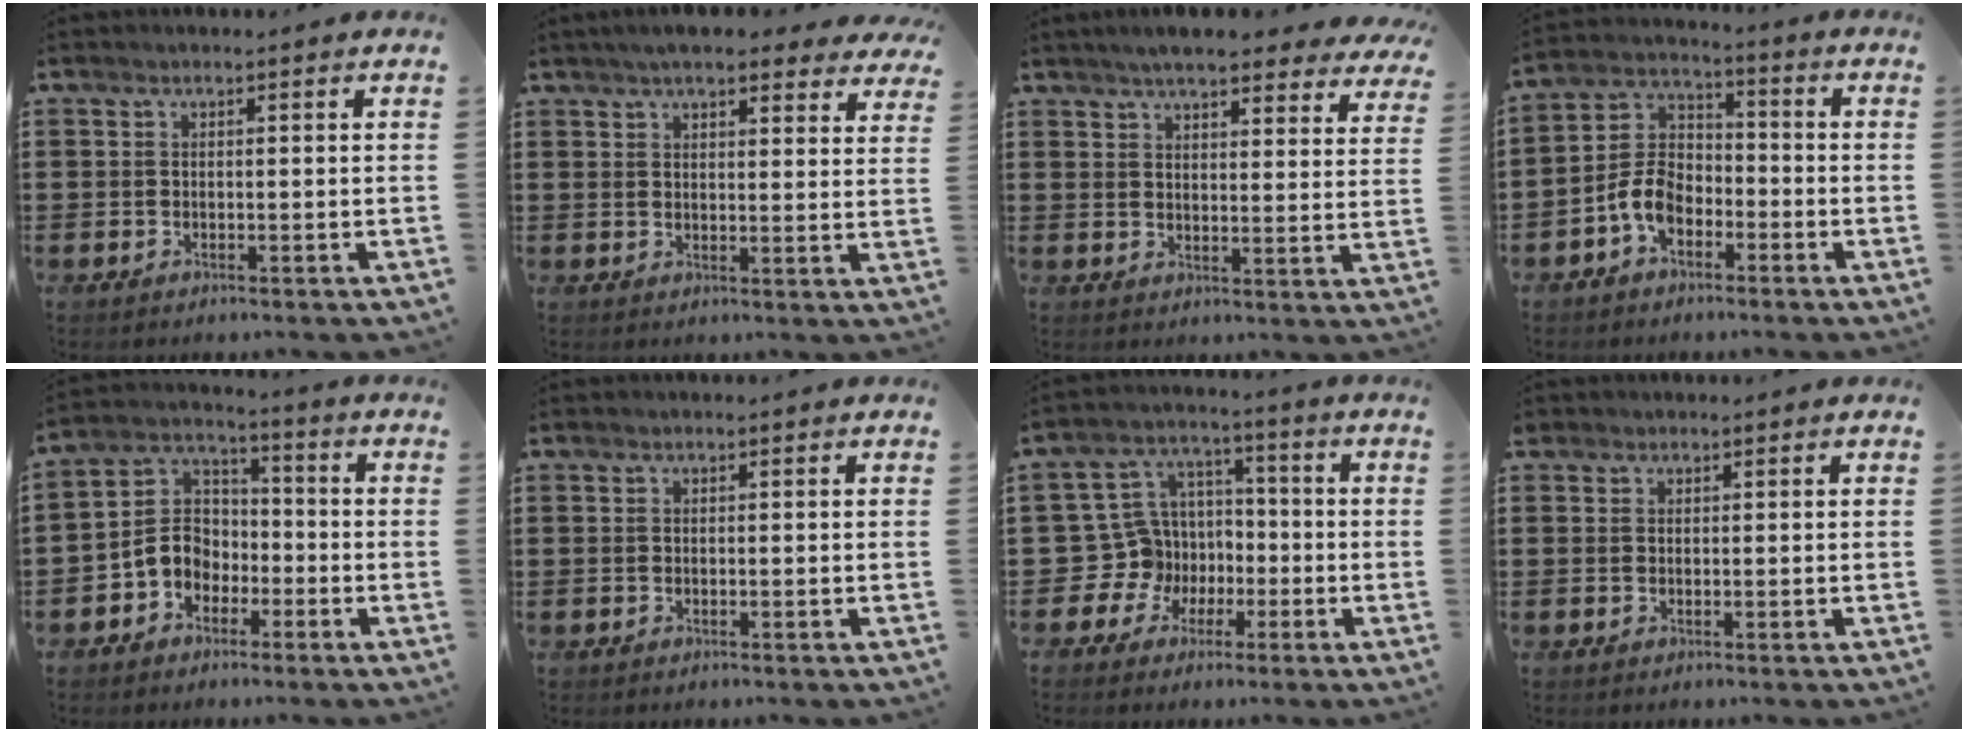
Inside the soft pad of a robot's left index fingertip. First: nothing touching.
{"total": 5.7, "force": [4.9, 1.1, 2.6], "torque": [-0.058, -0.007, 0.089]}
{"total": 5.7, "force": [5.2, 0.4, 2.2], "torque": [-0.053, -0.016, 0.092]}
{"total": 6.8, "force": [-3.7, 4.2, 3.9], "torque": [-0.107, 0.009, -0.080]}
{"total": 6.1, "force": [-2.8, 5.0, 2.3], "torque": [-0.074, 0.007, -0.062]}
{"total": 0.0}
{"total": 9.0, "force": [-2.4, 8.5, 1.6], "torque": [-0.092, 0.007, -0.046]}
{"total": 0.6, "force": [0.3, 0.4, 0.1], "torque": [-0.004, 0.003, 0.006]}